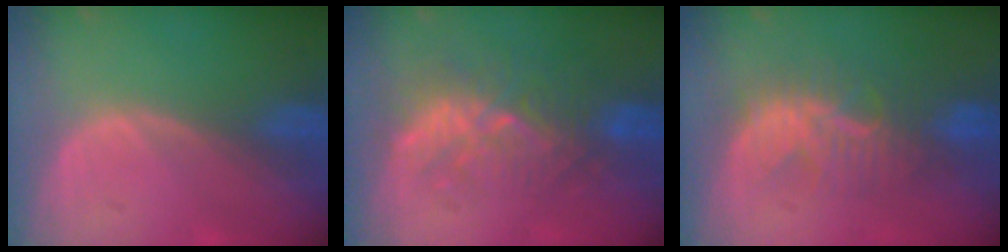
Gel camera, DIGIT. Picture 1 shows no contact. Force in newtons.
{"total": 9.3, "press": 8.6, "slide": 3.6}
{"total": 8.0, "press": 7.8, "slide": 2.1}